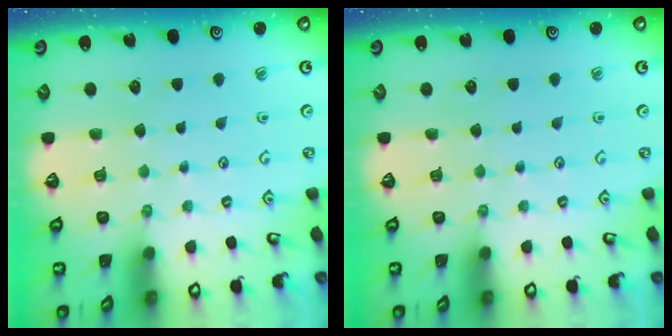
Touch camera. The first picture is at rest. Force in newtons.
{"total": 0.0}